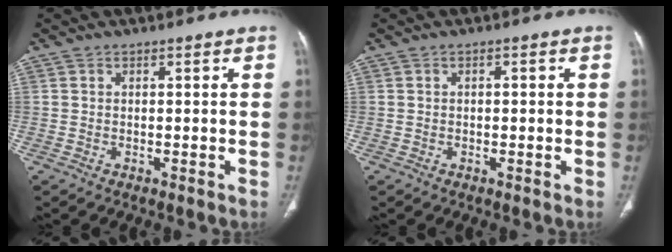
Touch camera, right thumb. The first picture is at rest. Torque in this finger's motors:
{"motor_torque": [0.04, -0.71, 0.12, 0.26, 0.07]}